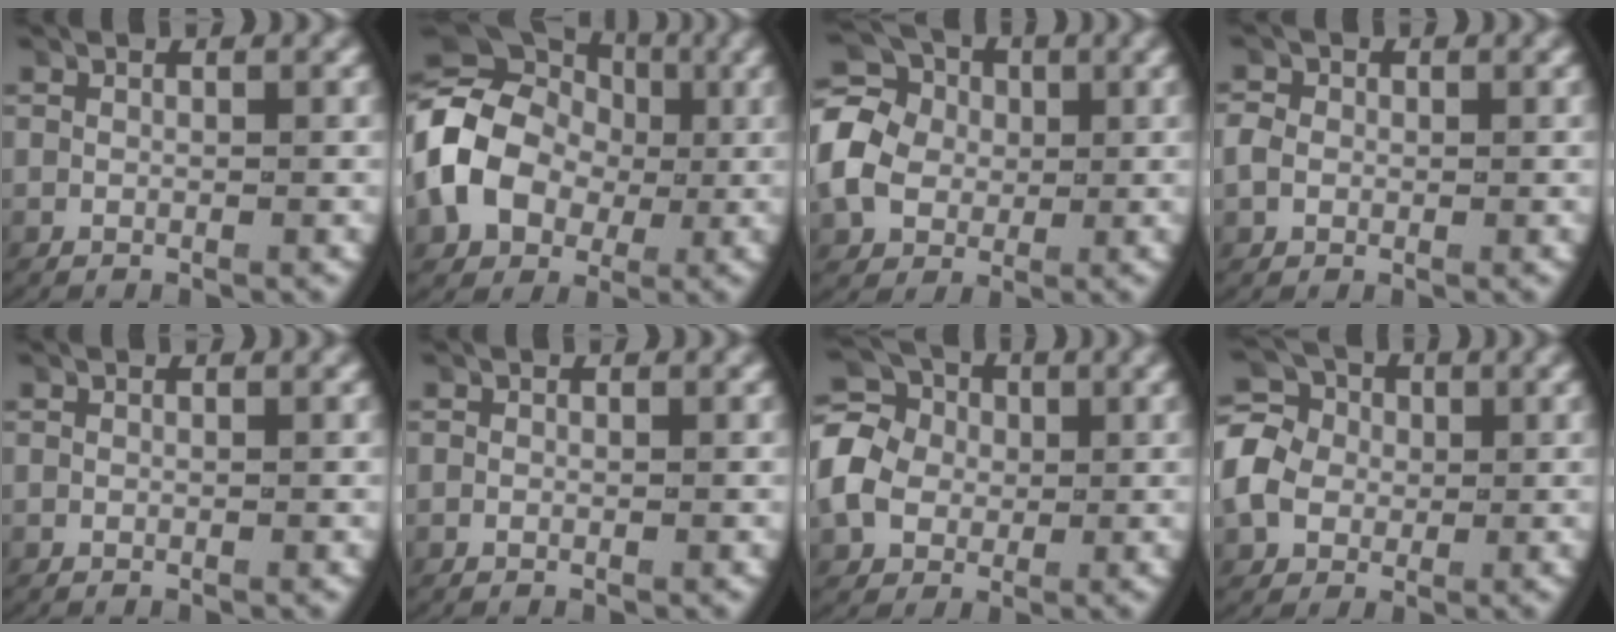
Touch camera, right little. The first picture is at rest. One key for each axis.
{"total": 11.6, "fx": 0.9, "fy": 9.9, "fz": 6.0, "tx": -0.139, "ty": -0.003, "tz": 0.007}
{"total": 8.9, "fx": 1.1, "fy": 7.8, "fz": 4.1, "tx": -0.091, "ty": -0.002, "tz": 0.009}
{"total": 1.7, "fx": -0.1, "fy": 1.6, "fz": 0.7, "tx": -0.018, "ty": 0.002, "tz": -0.003}
{"total": 0.0}
{"total": 0.0}
{"total": 7.7, "fx": 0.8, "fy": 6.8, "fz": 3.5, "tx": -0.079, "ty": -0.004, "tz": 0.006}
{"total": 6.9, "fx": 0.6, "fy": 6.2, "fz": 3.1, "tx": -0.069, "ty": -0.003, "tz": 0.004}